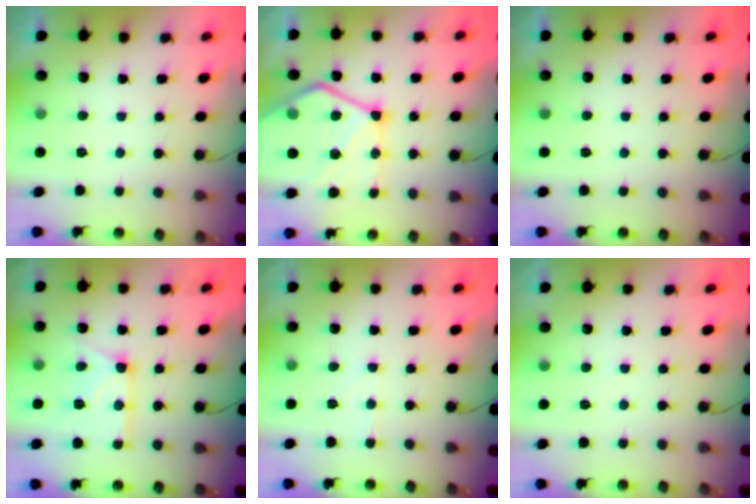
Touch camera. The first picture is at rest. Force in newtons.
{"total": 19.7, "press": 19.6, "slide": 2.1}
{"total": 0.0}
{"total": 12.6, "press": 12.6, "slide": 0.6}
{"total": 4.3, "press": 4.3, "slide": 0.6}
{"total": 2.8, "press": 2.8, "slide": 0.4}